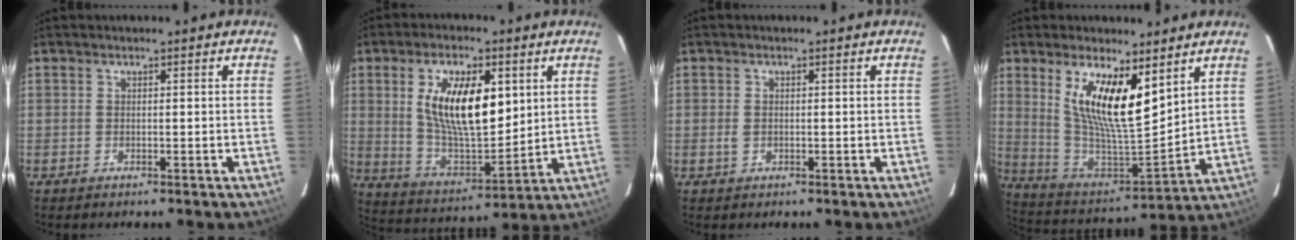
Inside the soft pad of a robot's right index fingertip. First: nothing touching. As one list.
[{"total": 16.4, "force": [4.5, 7.1, 14.1], "torque": [-0.252, -0.001, 0.092]}, {"total": 1.4, "force": [-0.2, 1.0, 1.0], "torque": [-0.021, 0.001, -0.003]}, {"total": 16.4, "force": [8.1, 5.1, 13.4], "torque": [-0.254, -0.006, 0.161]}]